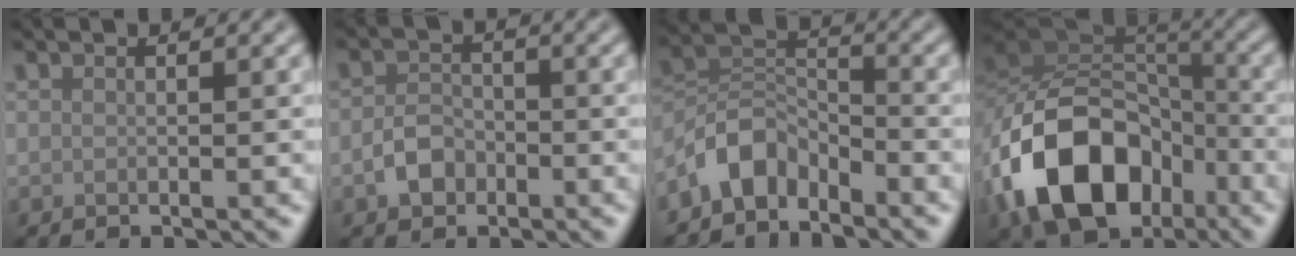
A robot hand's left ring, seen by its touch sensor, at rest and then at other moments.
{"total": 2.5, "force": [-1.3, 1.8, 1.2], "torque": [-0.020, 0.005, -0.029]}
{"total": 4.7, "force": [-3.6, 2.5, 1.9], "torque": [-0.030, 0.009, -0.081]}
{"total": 12.9, "force": [-5.9, 8.8, 7.4], "torque": [-0.138, 0.000, -0.113]}